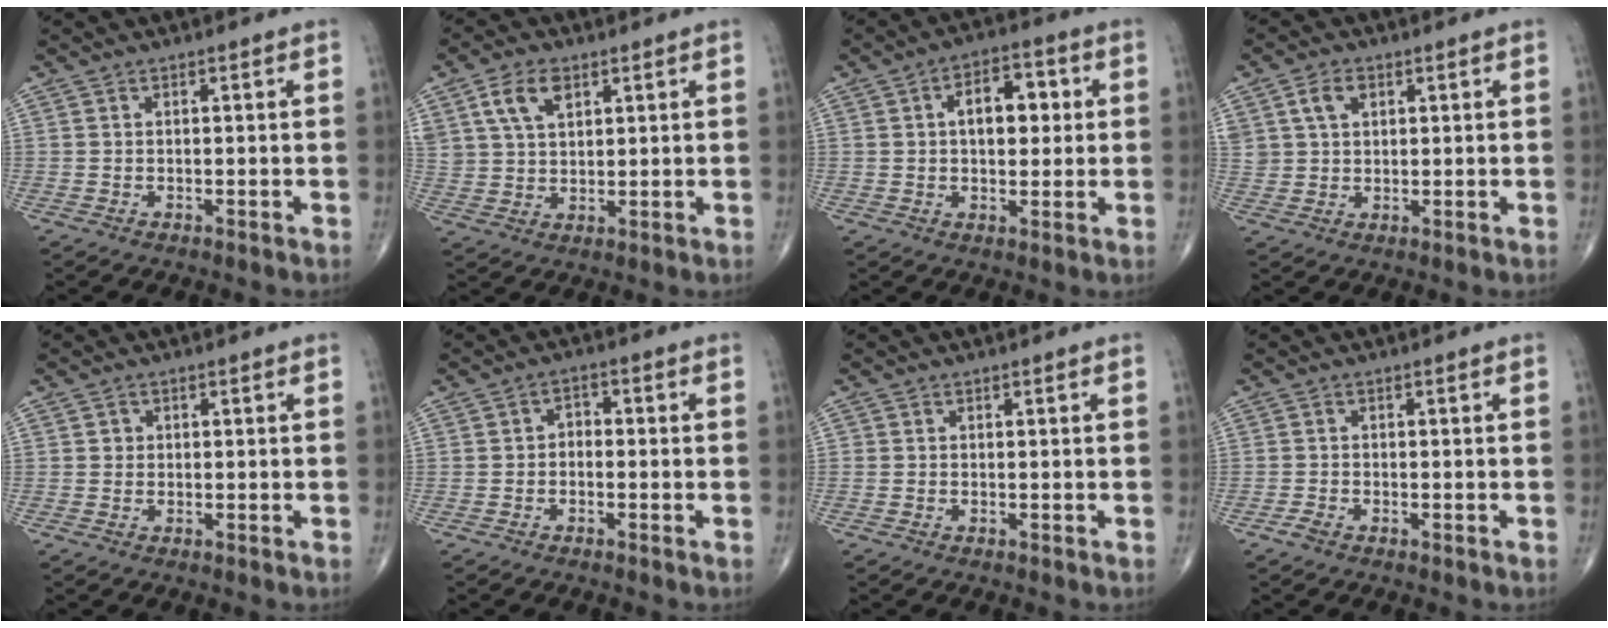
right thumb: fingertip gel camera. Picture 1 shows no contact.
{"total": 7.7, "force": [3.8, 4.6, 4.9], "torque": [-0.084, -0.007, 0.076]}
{"total": 9.2, "force": [1.7, 5.3, 7.2], "torque": [-0.081, 0.012, 0.024]}
{"total": 5.1, "force": [2.2, 3.6, 2.9], "torque": [-0.043, -0.003, 0.045]}
{"total": 1.0, "force": [0.1, 1.0, 0.2], "torque": [0.003, 0.002, 0.001]}
{"total": 2.2, "force": [-0.6, 1.6, 1.4], "torque": [-0.010, 0.014, -0.019]}
{"total": 0.0}
{"total": 1.4, "force": [-1.0, 0.6, 0.7], "torque": [-0.022, 0.001, -0.021]}